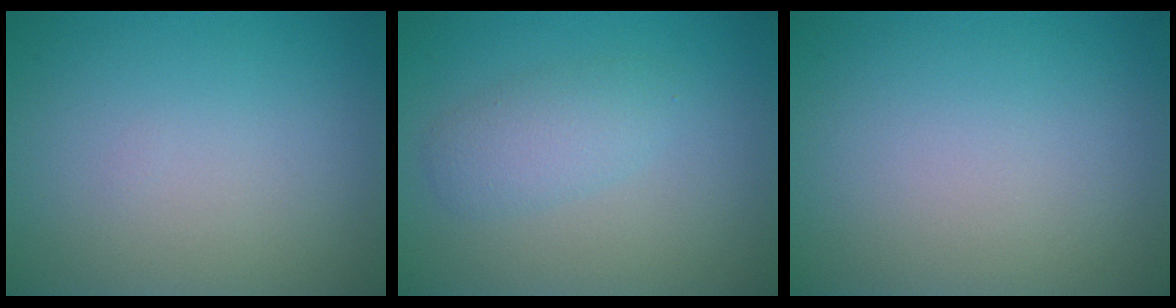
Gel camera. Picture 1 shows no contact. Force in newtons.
{"total": 2.5, "press": 2.5, "slide": 0.0}
{"total": 0.0}